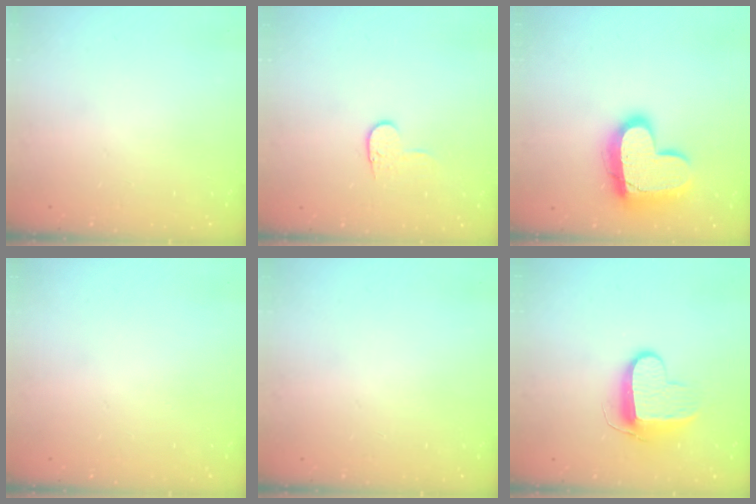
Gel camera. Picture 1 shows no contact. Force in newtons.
{"total": 5.3, "press": 5.2, "slide": 0.5}
{"total": 18.2, "press": 18.2, "slide": 1.4}
{"total": 0.0}
{"total": 0.0}
{"total": 9.9, "press": 9.9, "slide": 0.7}